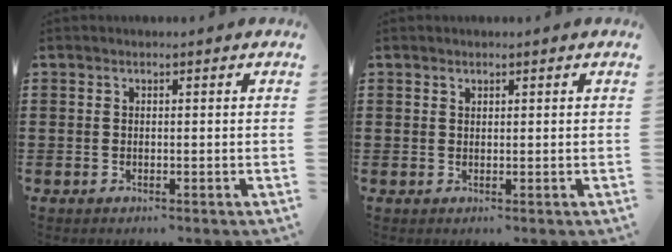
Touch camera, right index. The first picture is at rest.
{"total": 0.7, "force": [0.6, 0.5, 0.1], "torque": [-0.003, 0.002, 0.011]}